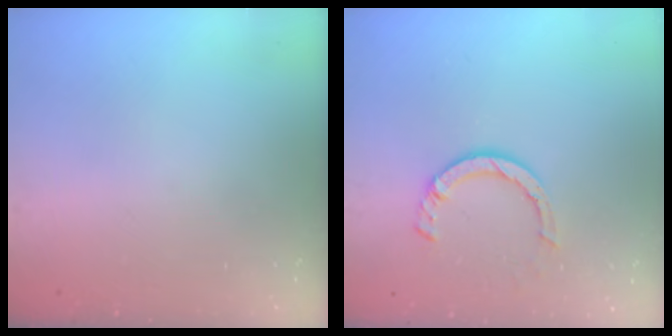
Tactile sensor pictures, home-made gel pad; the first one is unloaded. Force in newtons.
{"total": 6.7, "press": 6.7, "slide": 0.9}